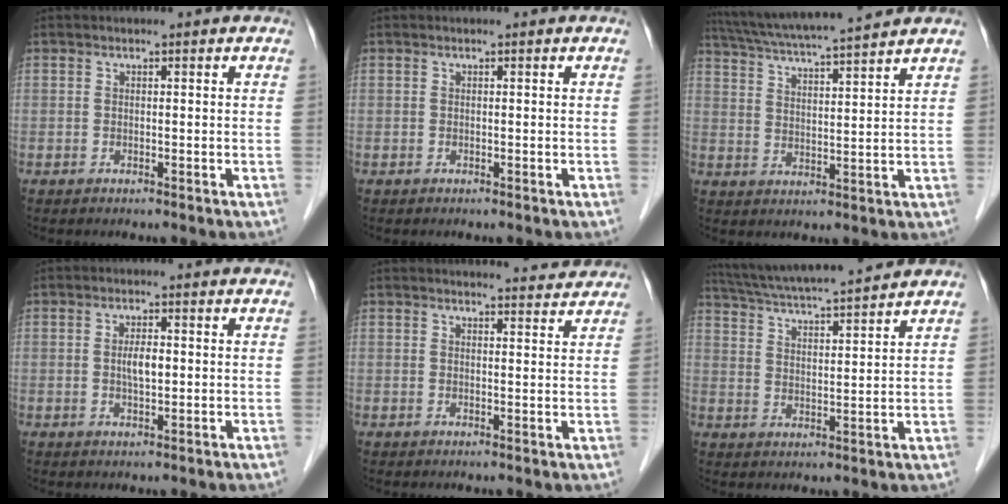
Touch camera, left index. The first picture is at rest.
{"total": 0.0}
{"total": 14.4, "force": [12.8, -0.4, 6.5], "torque": [-0.124, 0.024, 0.201]}
{"total": 2.8, "force": [0.1, 0.9, 2.6], "torque": [-0.049, 0.001, 0.003]}
{"total": 5.5, "force": [5.4, 0.4, 0.7], "torque": [-0.013, 0.004, 0.055]}
{"total": 14.5, "force": [13.1, 0.0, 6.1], "torque": [-0.118, 0.022, 0.209]}